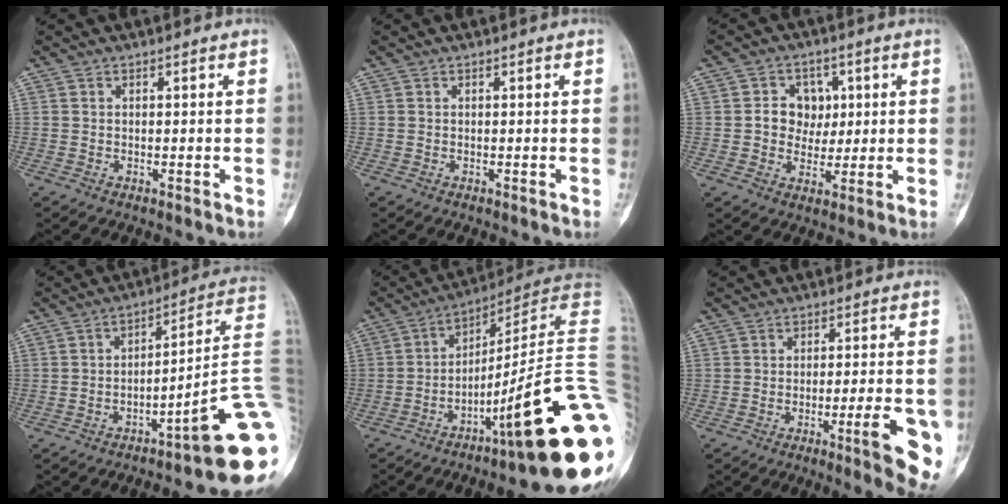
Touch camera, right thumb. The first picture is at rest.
{"total": 0.0}
{"total": 7.1, "force": [1.1, 6.2, 3.3], "torque": [-0.008, 0.004, 0.016]}
{"total": 17.4, "force": [-6.2, 1.5, 16.2], "torque": [-0.157, 0.058, -0.083]}
{"total": 24.5, "force": [-5.9, 2.0, 23.7], "torque": [-0.258, 0.031, -0.085]}
{"total": 10.8, "force": [-3.9, 1.8, 9.9], "torque": [-0.120, 0.000, -0.049]}